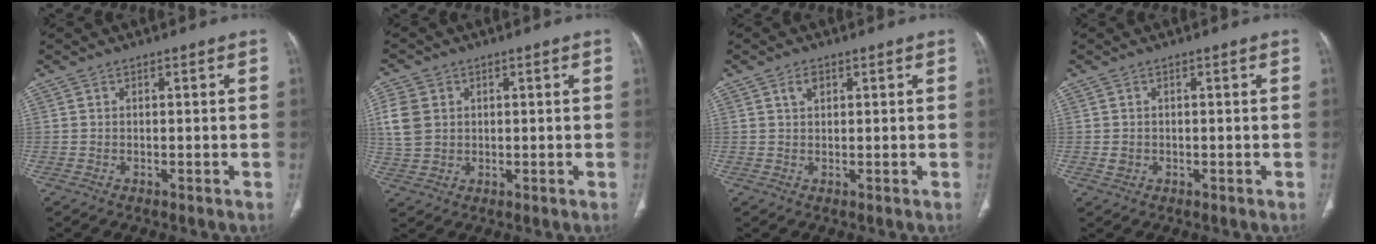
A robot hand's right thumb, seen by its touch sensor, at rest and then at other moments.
{"total": 7.3, "force": [1.5, 5.8, 4.1], "torque": [-0.085, 0.002, 0.032]}
{"total": 2.1, "force": [1.0, 1.3, 1.3], "torque": [-0.021, 0.000, 0.020]}
{"total": 1.3, "force": [-0.1, 1.1, 0.6], "torque": [-0.008, 0.005, 0.001]}